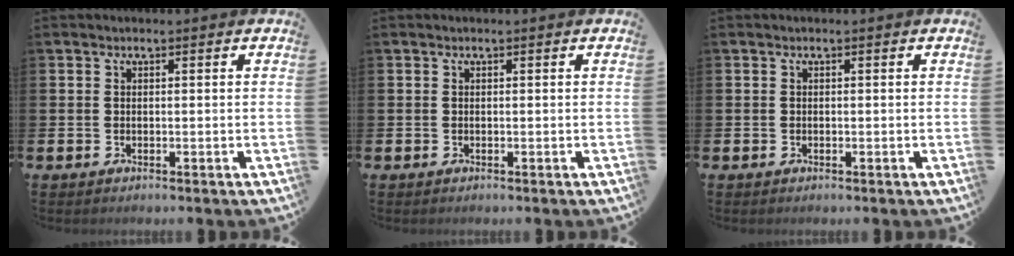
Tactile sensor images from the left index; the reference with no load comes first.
{"total": 0.0}
{"total": 0.0}